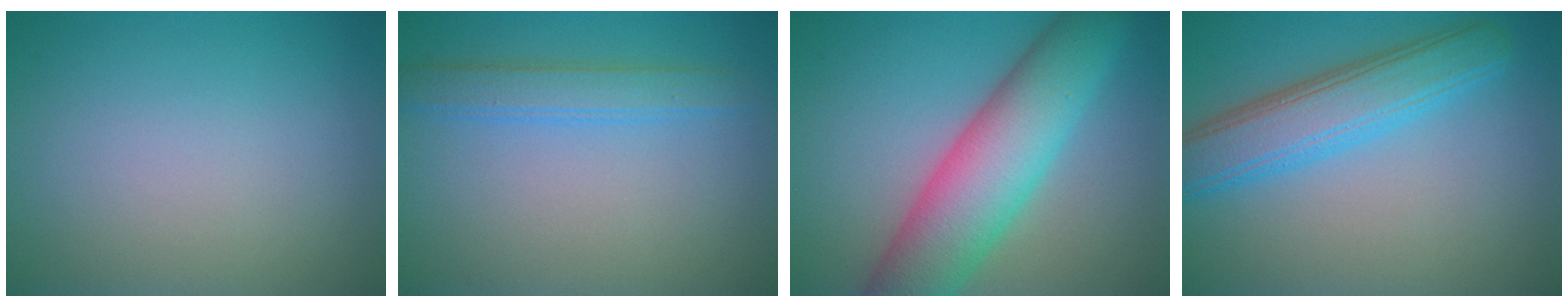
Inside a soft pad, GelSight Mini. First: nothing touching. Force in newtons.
{"total": 2.7, "press": 2.7, "slide": 0.1}
{"total": 9.4, "press": 9.4, "slide": 0.2}
{"total": 5.8, "press": 5.8, "slide": 0.3}